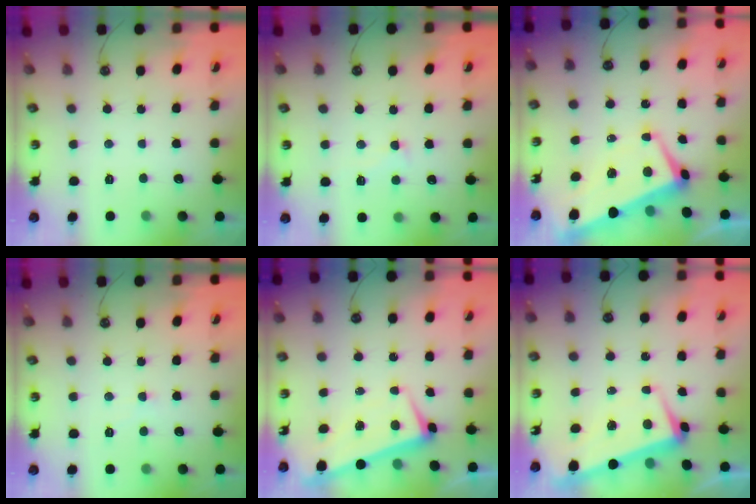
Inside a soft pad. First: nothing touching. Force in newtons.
{"total": 0.6, "press": 0.3, "slide": 0.5}
{"total": 1.6, "press": 0.9, "slide": 1.3}
{"total": 0.9, "press": 0.8, "slide": 0.3}
{"total": 1.9, "press": 1.0, "slide": 1.6}
{"total": 2.1, "press": 0.4, "slide": 2.0}